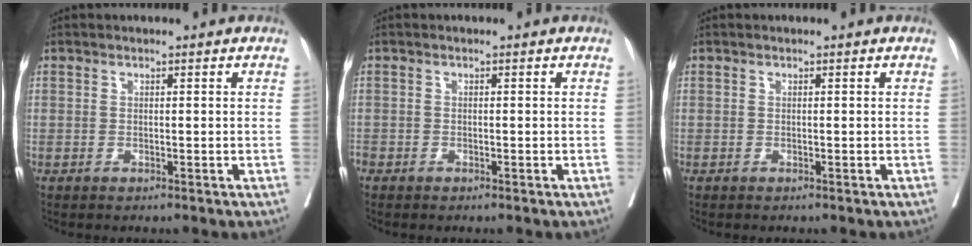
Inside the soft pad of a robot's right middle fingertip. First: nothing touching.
{"total": 1.2, "force": [-0.9, 0.7, 0.3], "torque": [-0.013, -0.001, -0.018]}
{"total": 0.0}